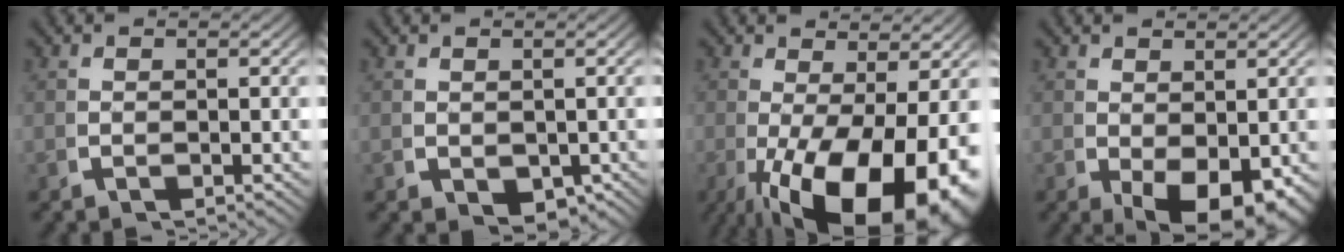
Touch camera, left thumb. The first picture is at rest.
{"total": 1.9, "force": [-0.4, 1.6, 1.0], "torque": [-0.019, -0.023, 0.010]}
{"total": 14.6, "force": [-4.7, 8.1, 11.2], "torque": [-0.200, -0.069, -0.030]}
{"total": 5.2, "force": [-1.5, 3.0, 4.0], "torque": [-0.071, -0.040, 0.003]}